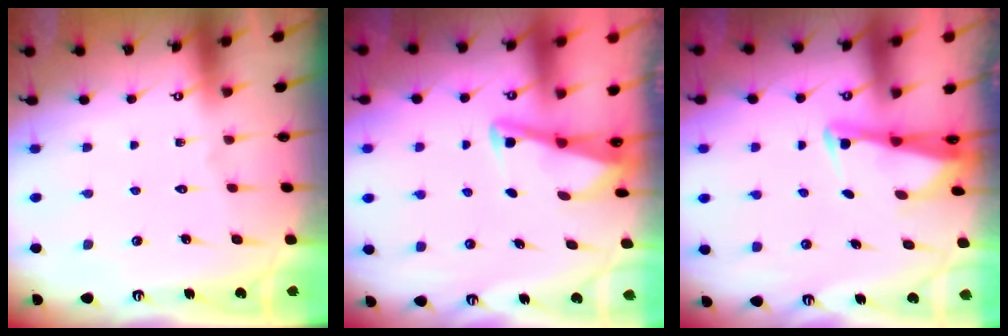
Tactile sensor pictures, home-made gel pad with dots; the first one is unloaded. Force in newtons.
{"total": 2.8, "press": 2.8, "slide": 0.4}
{"total": 2.4, "press": 2.4, "slide": 0.5}